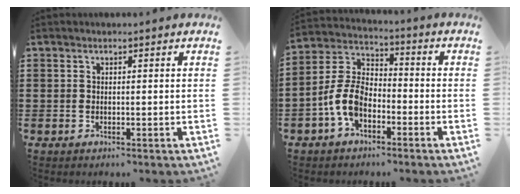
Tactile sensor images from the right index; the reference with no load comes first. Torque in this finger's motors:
{"motor_torque": [2.14, 0.00, 0.75, 0.12]}